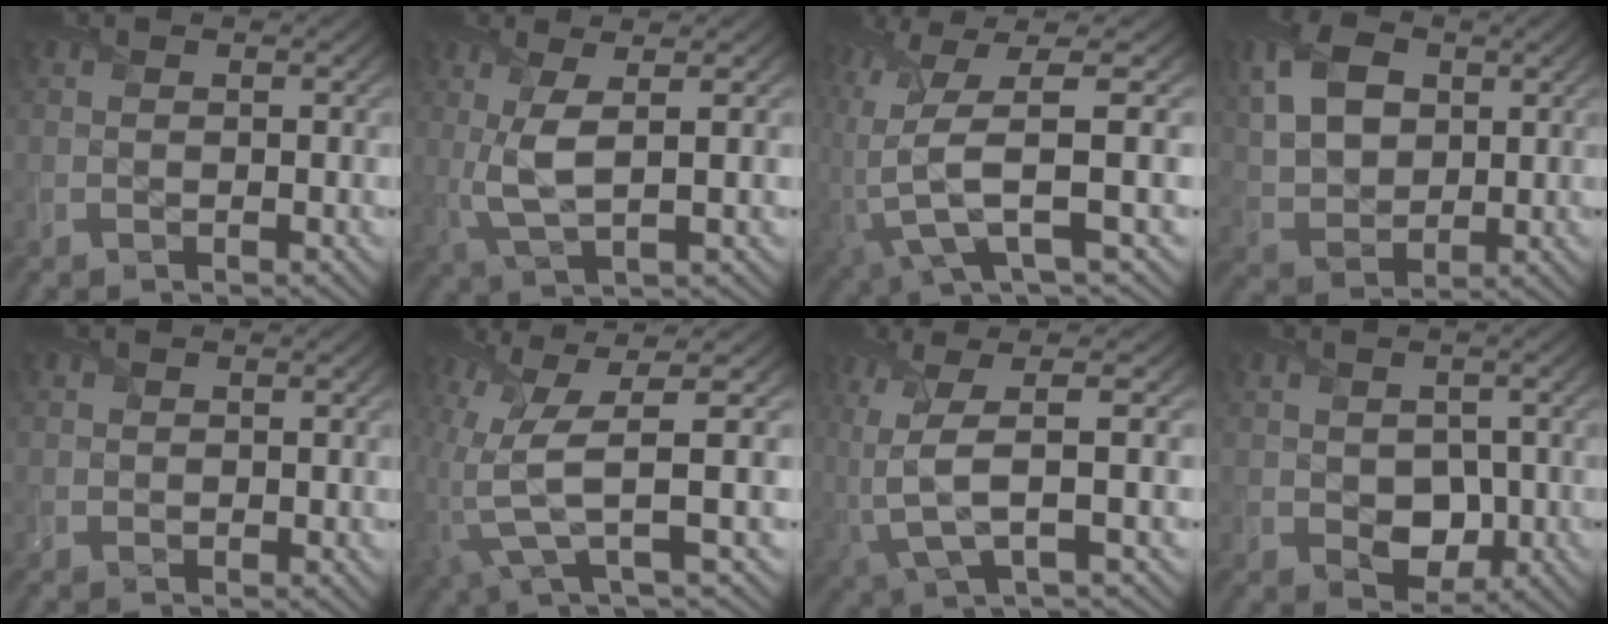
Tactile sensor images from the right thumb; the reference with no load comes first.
{"total": 4.8, "force": [0.8, 1.0, 4.6], "torque": [-0.109, 0.003, 0.018]}
{"total": 11.0, "force": [-1.6, 2.8, 10.5], "torque": [-0.224, 0.006, -0.036]}
{"total": 9.7, "force": [3.1, 6.6, 6.4], "torque": [-0.166, 0.015, 0.056]}
{"total": 1.0, "force": [0.7, 0.8, 0.2], "torque": [-0.005, -0.003, 0.015]}
{"total": 9.3, "force": [-1.1, 2.1, 9.0], "torque": [-0.194, 0.008, -0.032]}
{"total": 7.7, "force": [-0.1, 2.0, 7.4], "torque": [-0.170, 0.004, -0.003]}
{"total": 4.6, "force": [-0.2, 3.5, 2.9], "torque": [-0.065, -0.016, 0.002]}